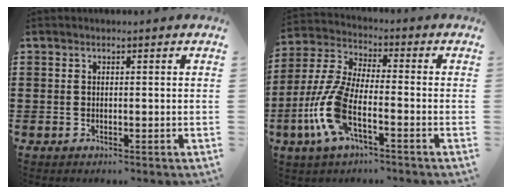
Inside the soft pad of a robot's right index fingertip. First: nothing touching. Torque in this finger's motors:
{"motor_torque": [2.14, 0.00, 1.05, 0.21]}